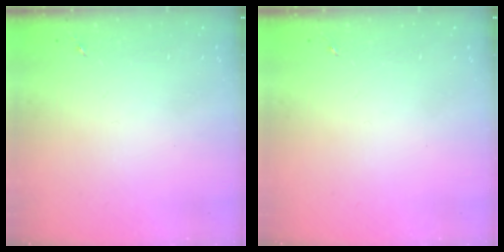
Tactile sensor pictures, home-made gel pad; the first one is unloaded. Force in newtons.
{"total": 0.0}